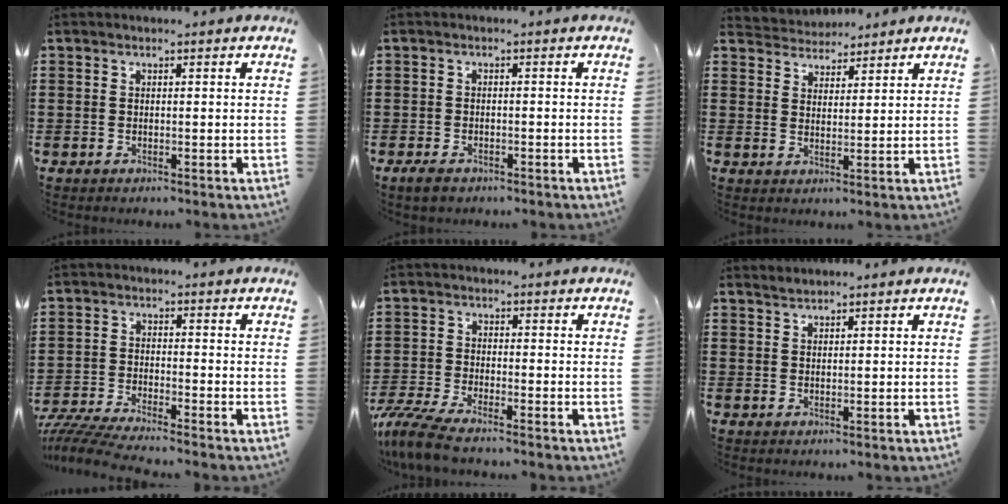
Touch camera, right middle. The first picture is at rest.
{"total": 1.5, "force": [-1.2, 0.7, 0.6], "torque": [-0.020, -0.005, -0.027]}
{"total": 3.6, "force": [3.5, 0.9, -0.7], "torque": [-0.002, -0.013, 0.065]}
{"total": 4.8, "force": [-4.6, -0.1, 1.4], "torque": [-0.044, -0.015, -0.097]}
{"total": 5.5, "force": [-4.8, 0.4, 2.5], "torque": [-0.075, -0.021, -0.103]}
{"total": 1.1, "force": [1.1, -0.2, 0.0], "torque": [-0.003, -0.001, 0.022]}